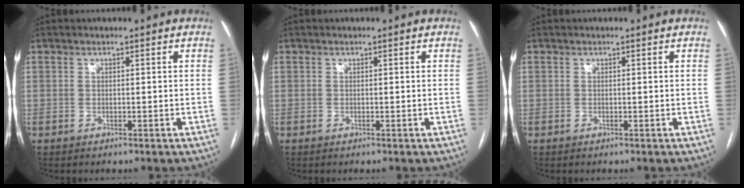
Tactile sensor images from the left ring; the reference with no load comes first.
{"total": 0.0}
{"total": 0.0}